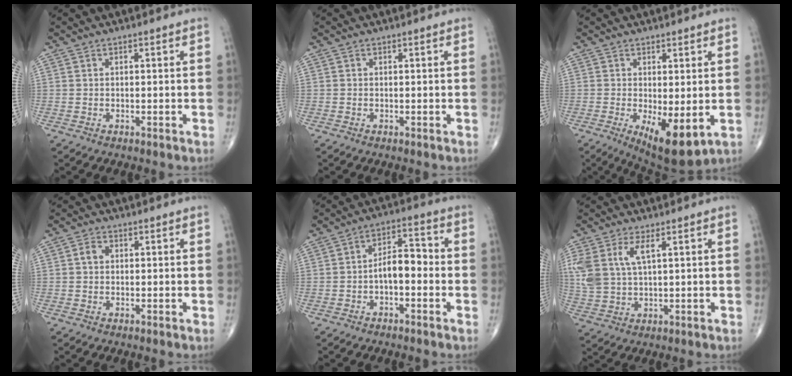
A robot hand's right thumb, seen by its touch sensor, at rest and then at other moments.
{"total": 0.0}
{"total": 9.3, "force": [-2.2, 3.5, 8.4], "torque": [-0.127, -0.024, -0.023]}
{"total": 2.1, "force": [0.2, 1.7, 1.3], "torque": [-0.019, 0.006, 0.001]}
{"total": 7.0, "force": [-1.5, 3.7, 5.8], "torque": [-0.081, 0.034, -0.033]}
{"total": 9.0, "force": [3.3, 4.3, 7.1], "torque": [-0.169, 0.003, 0.074]}